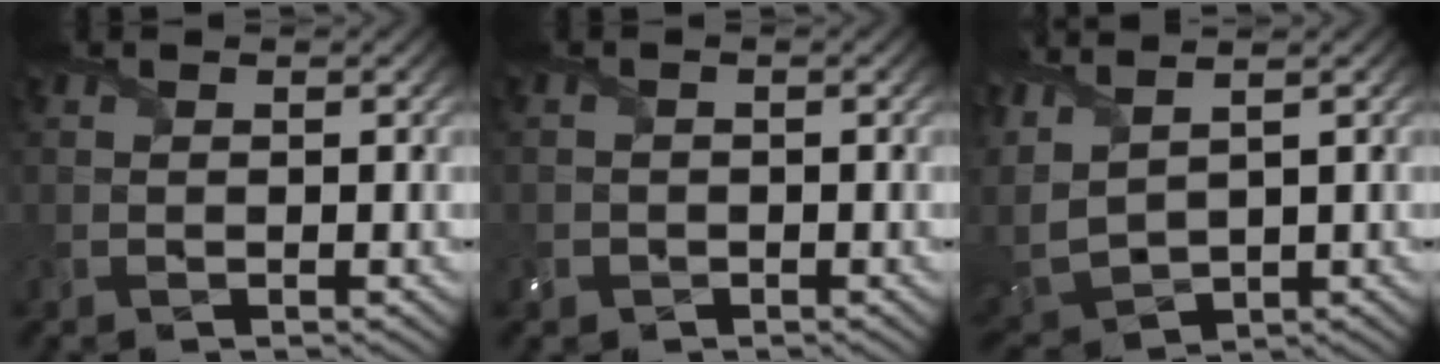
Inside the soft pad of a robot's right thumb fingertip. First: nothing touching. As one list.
[{"total": 1.5, "force": [-0.9, 1.2, -0.1], "torque": [0.004, -0.004, -0.019]}, {"total": 6.5, "force": [2.7, 3.2, 5.0], "torque": [-0.163, 0.004, 0.051]}]